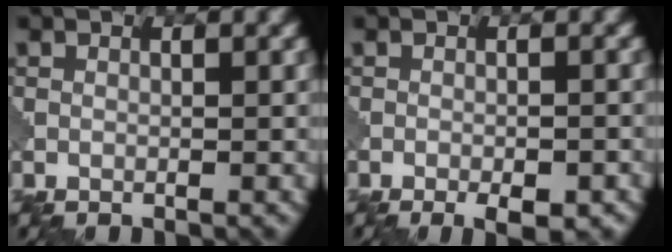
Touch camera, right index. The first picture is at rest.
{"total": 2.8, "force": [-2.1, 0.7, 1.7], "torque": [-0.009, 0.000, -0.018]}